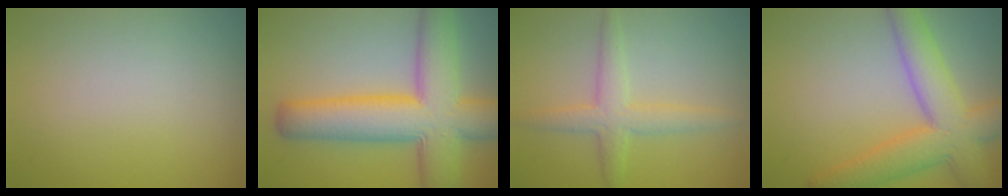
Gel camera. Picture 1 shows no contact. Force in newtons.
{"total": 11.2, "press": 11.2, "slide": 0.2}
{"total": 3.3, "press": 3.3, "slide": 0.1}
{"total": 7.3, "press": 7.3, "slide": 0.2}